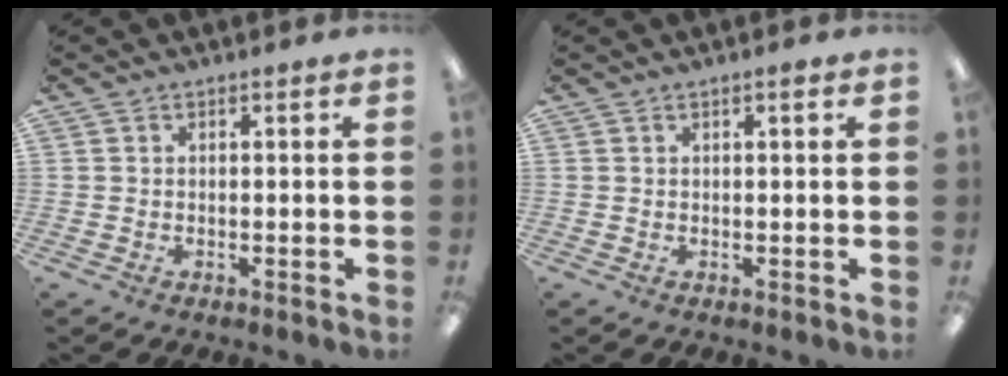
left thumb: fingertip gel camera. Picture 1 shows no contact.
{"total": 1.1, "force": [0.7, 0.1, 0.8], "torque": [-0.010, -0.001, 0.009]}